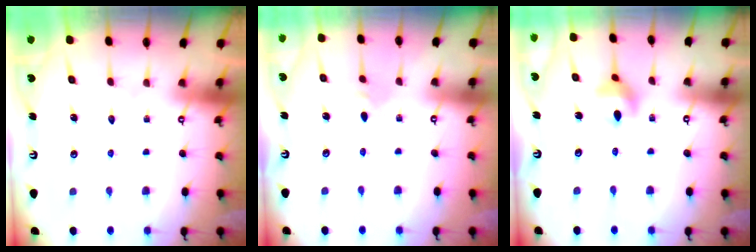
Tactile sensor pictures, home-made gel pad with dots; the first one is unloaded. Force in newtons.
{"total": 2.6, "press": 2.5, "slide": 0.5}
{"total": 6.4, "press": 6.1, "slide": 1.8}